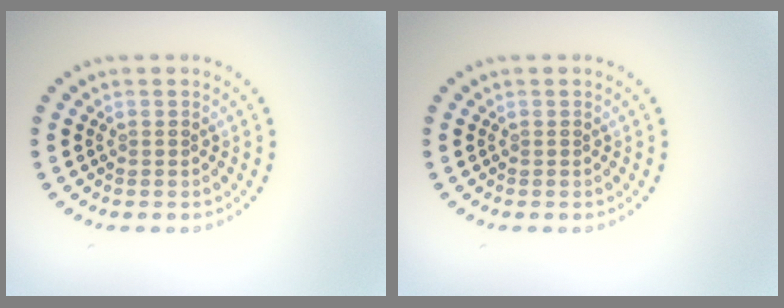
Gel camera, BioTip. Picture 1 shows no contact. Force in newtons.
{"total": 0.0}